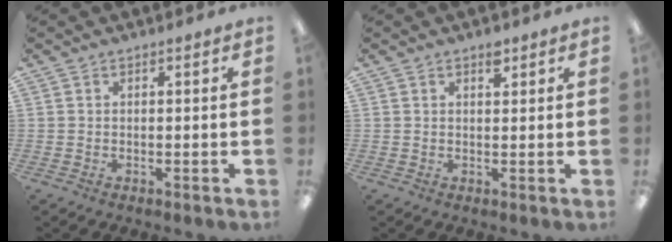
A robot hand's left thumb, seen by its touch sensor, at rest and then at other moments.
{"total": 2.2, "force": [1.5, 0.9, 1.2], "torque": [-0.010, -0.006, 0.024]}